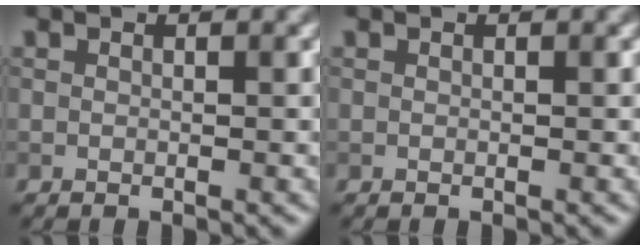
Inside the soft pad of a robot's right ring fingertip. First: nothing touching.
{"total": 0.0}